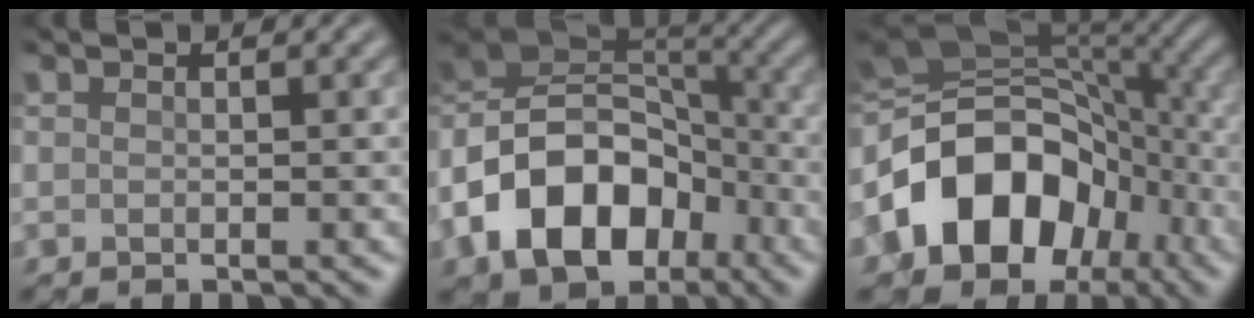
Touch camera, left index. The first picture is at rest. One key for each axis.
{"total": 12.5, "fx": -5.9, "fy": 8.4, "fz": 7.2, "tx": -0.141, "ty": 0.005, "tz": -0.112}
{"total": 12.5, "fx": -4.6, "fy": 9.5, "fz": 6.8, "tx": -0.130, "ty": 0.009, "tz": -0.090}